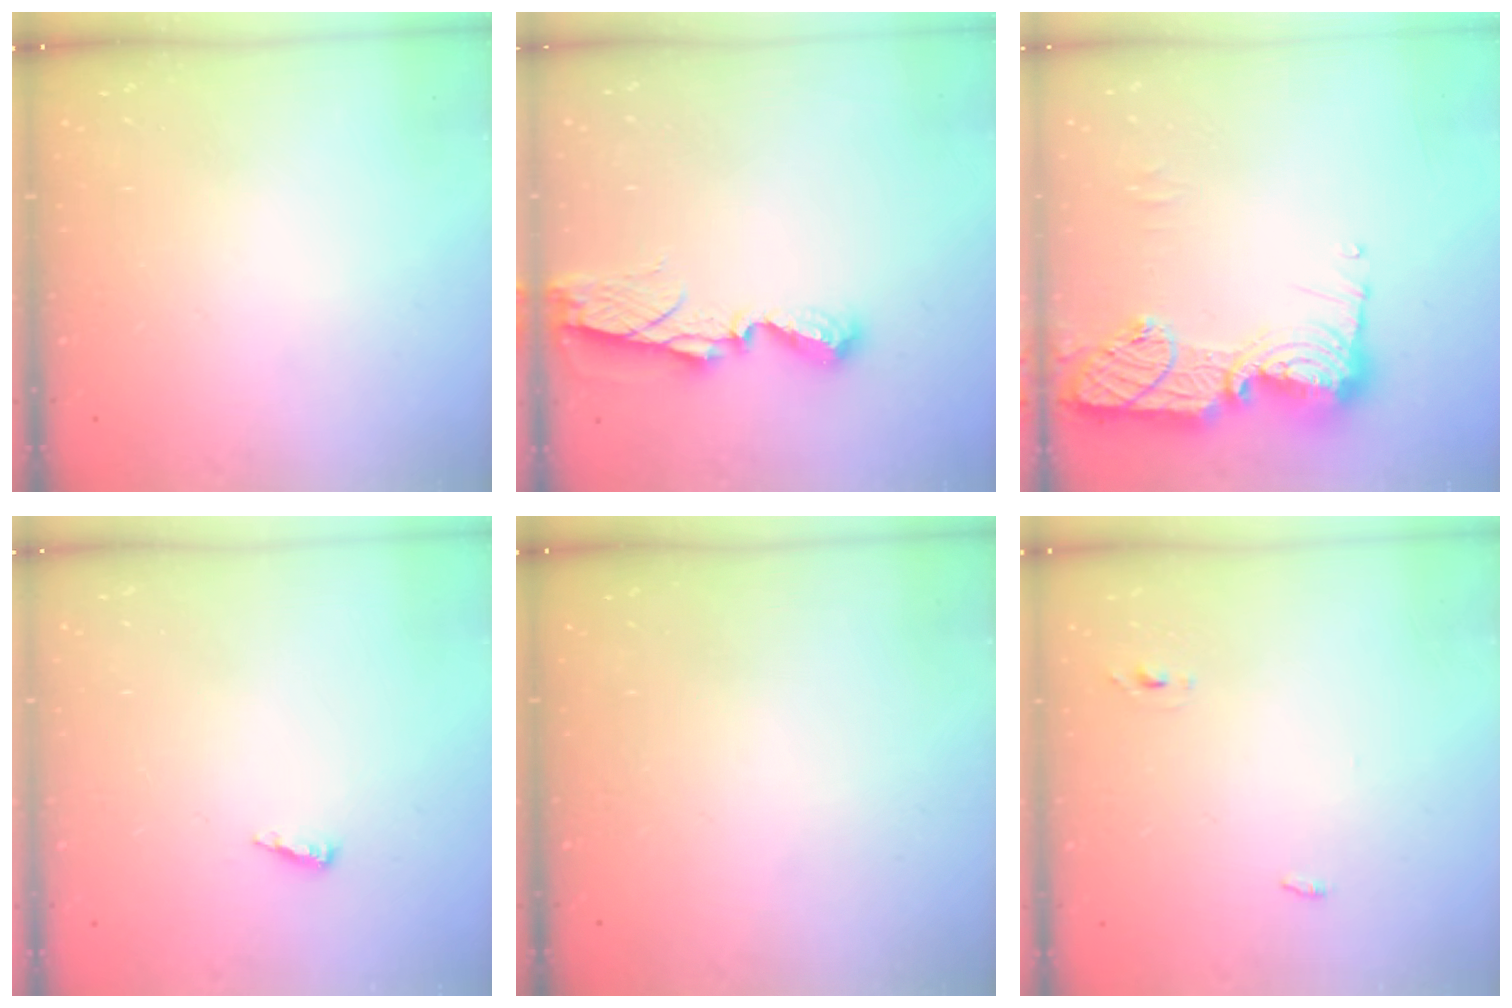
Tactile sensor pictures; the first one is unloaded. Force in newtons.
{"total": 7.1, "press": 7.1, "slide": 0.2}
{"total": 16.5, "press": 16.4, "slide": 1.2}
{"total": 2.5, "press": 2.5, "slide": 0.2}
{"total": 0.0}
{"total": 2.7, "press": 2.6, "slide": 0.8}